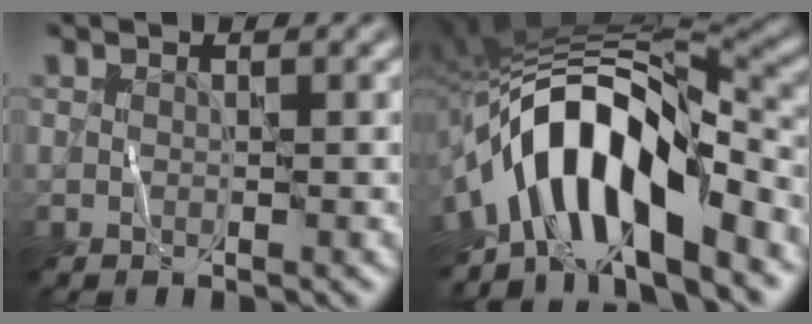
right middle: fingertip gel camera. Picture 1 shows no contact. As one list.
[{"total": 12.3, "force": [-5.2, 4.6, 10.1], "torque": [-0.146, 0.013, -0.092]}]